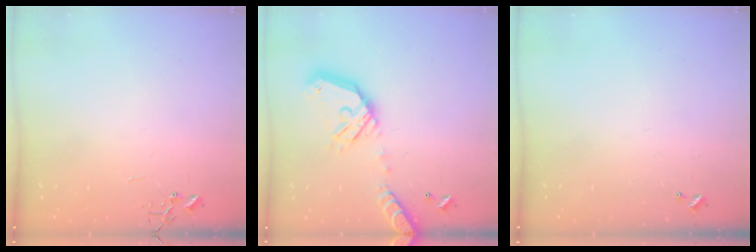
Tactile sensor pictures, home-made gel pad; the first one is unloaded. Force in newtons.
{"total": 19.5, "press": 19.2, "slide": 3.4}
{"total": 0.0}